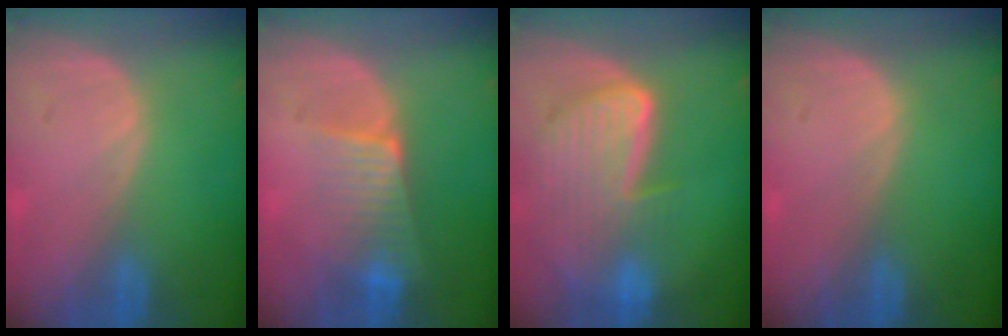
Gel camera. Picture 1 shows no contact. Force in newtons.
{"total": 6.4, "press": 5.6, "slide": 3.1}
{"total": 9.4, "press": 8.1, "slide": 4.9}
{"total": 0.0}